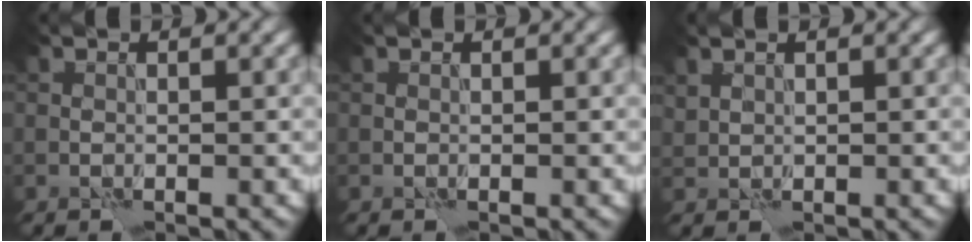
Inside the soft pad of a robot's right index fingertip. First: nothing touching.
{"total": 0.0}
{"total": 0.8, "force": [0.7, 0.4, 0.1], "torque": [-0.007, 0.001, 0.019]}